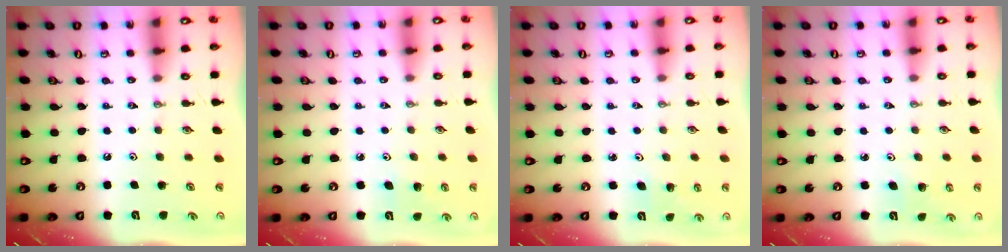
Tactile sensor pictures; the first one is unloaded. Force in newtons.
{"total": 4.2, "press": 4.1, "slide": 0.9}
{"total": 2.4, "press": 2.2, "slide": 1.0}
{"total": 2.9, "press": 2.8, "slide": 0.8}